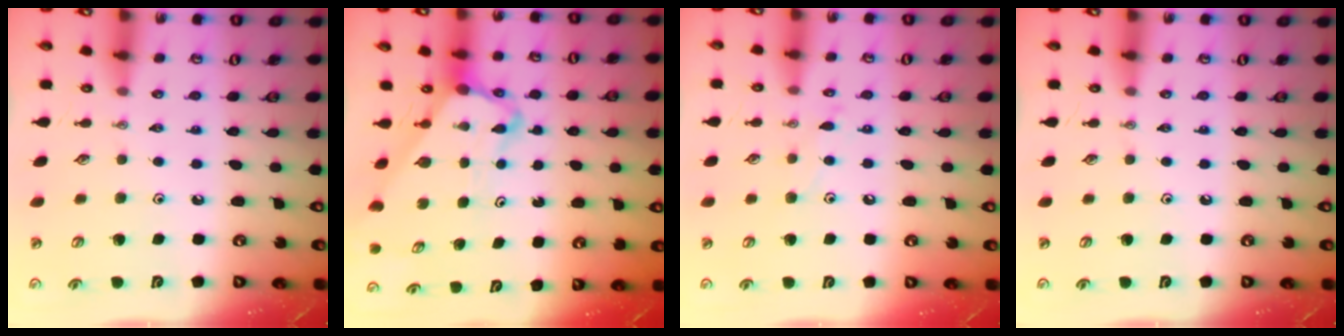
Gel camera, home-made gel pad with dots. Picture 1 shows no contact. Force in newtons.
{"total": 5.5, "press": 5.5, "slide": 0.5}
{"total": 7.0, "press": 6.9, "slide": 0.5}
{"total": 0.0}